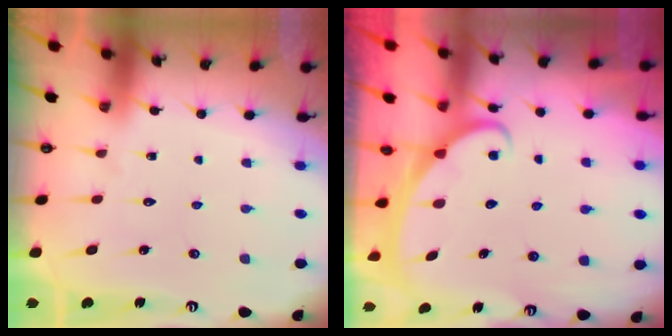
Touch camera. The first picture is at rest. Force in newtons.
{"total": 2.4, "press": 2.4, "slide": 0.3}